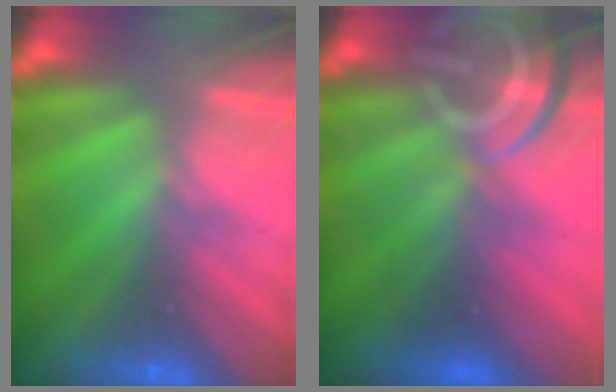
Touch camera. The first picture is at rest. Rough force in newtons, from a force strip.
{"total": 9.1}